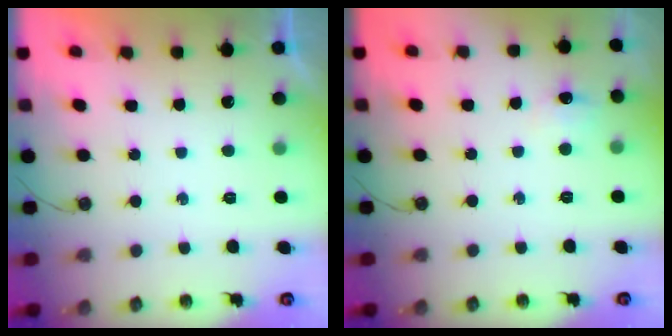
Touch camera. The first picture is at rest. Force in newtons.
{"total": 6.3, "press": 6.2, "slide": 0.9}